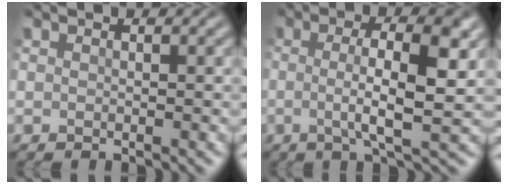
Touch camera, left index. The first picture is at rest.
{"total": 6.9, "force": [0.0, 1.8, 6.7], "torque": [-0.104, 0.003, -0.008]}